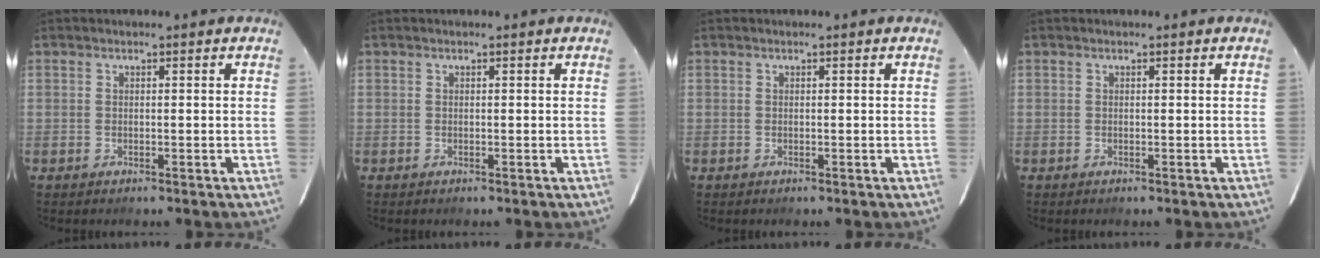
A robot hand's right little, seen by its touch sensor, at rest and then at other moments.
{"total": 0.0}
{"total": 0.0}
{"total": 0.0}